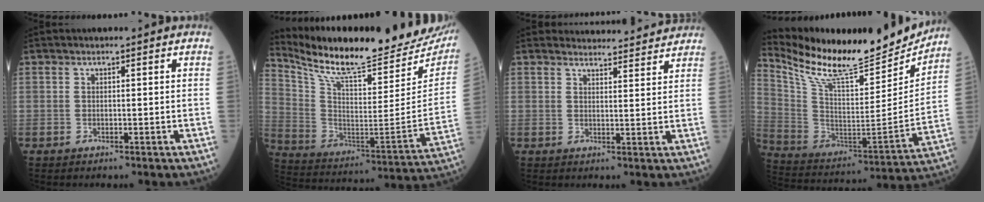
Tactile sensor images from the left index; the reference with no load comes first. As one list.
[{"total": 28.2, "force": [24.8, 4.6, 12.5], "torque": [-0.221, -0.082, 0.353]}, {"total": 8.7, "force": [8.6, 1.3, 0.6], "torque": [0.009, 0.002, 0.088]}, {"total": 22.1, "force": [19.9, 4.2, 8.8], "torque": [-0.171, -0.041, 0.320]}]